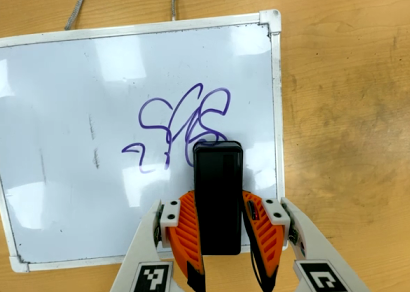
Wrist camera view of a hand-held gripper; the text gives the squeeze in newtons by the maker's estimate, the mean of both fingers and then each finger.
{"total": 4.4, "left": 3.1, "right": 5.7}